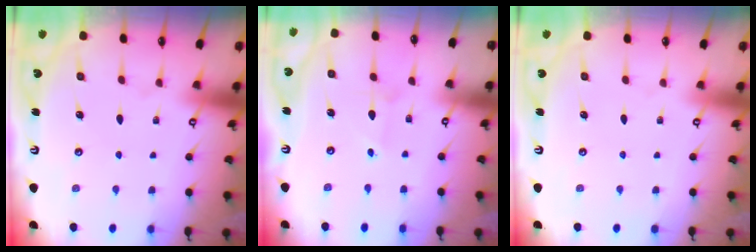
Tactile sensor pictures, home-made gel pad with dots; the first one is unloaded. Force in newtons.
{"total": 1.5, "press": 1.5, "slide": 0.1}
{"total": 0.0}